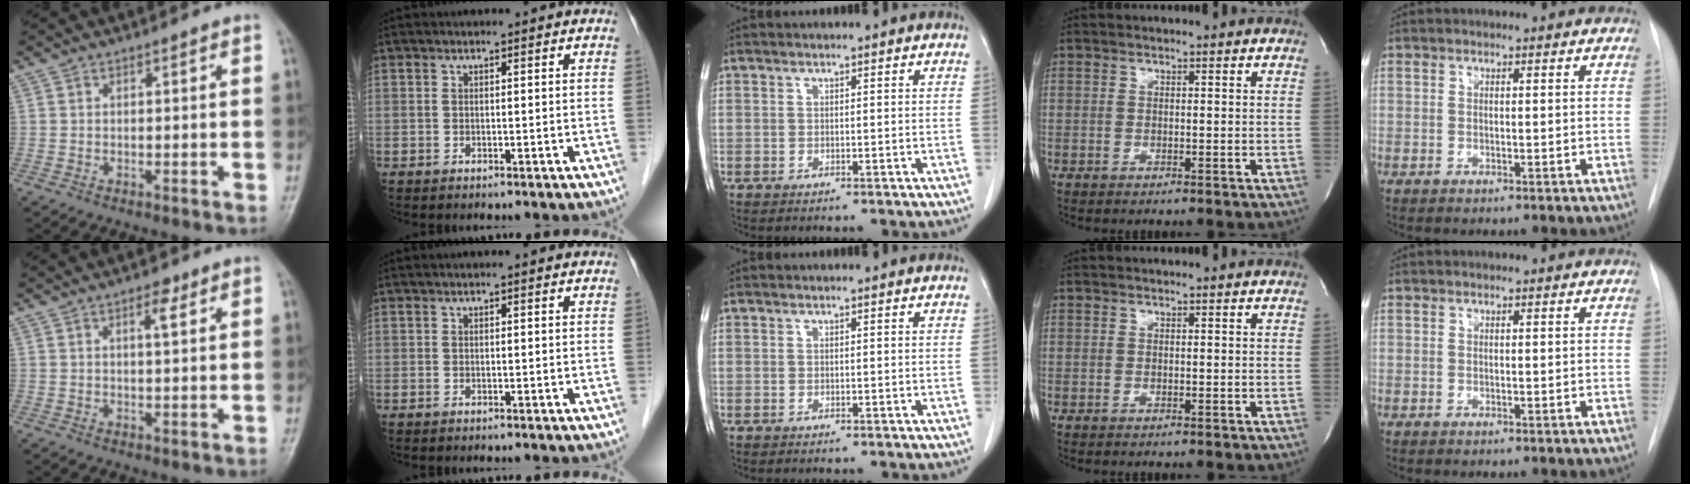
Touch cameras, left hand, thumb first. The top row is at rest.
{"thumb": {"total": 2.9, "force": [1.5, 1.0, 2.3], "torque": [-0.034, -0.006, 0.023]}}